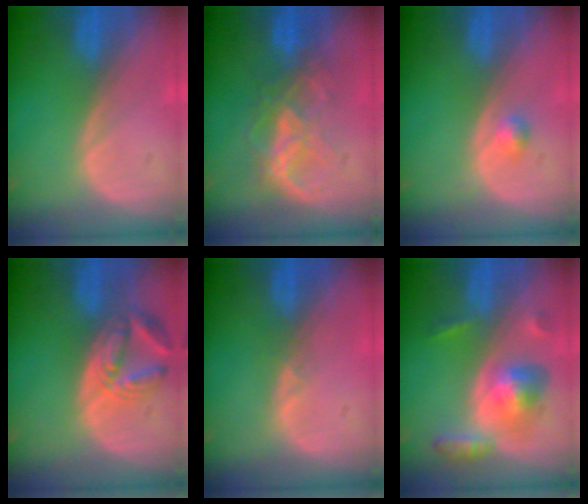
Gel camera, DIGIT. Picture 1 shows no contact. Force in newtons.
{"total": 6.3, "press": 6.3, "slide": 0.7}
{"total": 1.8, "press": 1.6, "slide": 0.9}
{"total": 7.4, "press": 6.6, "slide": 3.5}
{"total": 0.7, "press": 0.6, "slide": 0.3}
{"total": 7.2, "press": 7.2, "slide": 0.5}